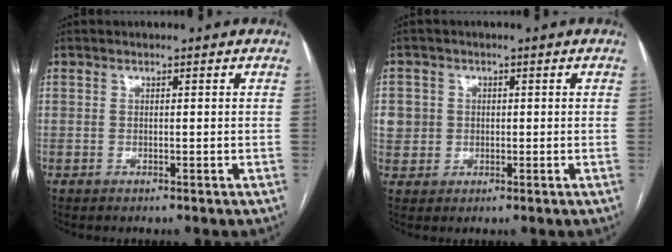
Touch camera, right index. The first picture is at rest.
{"total": 4.4, "force": [0.7, 4.3, 0.6], "torque": [-0.007, 0.010, 0.019]}